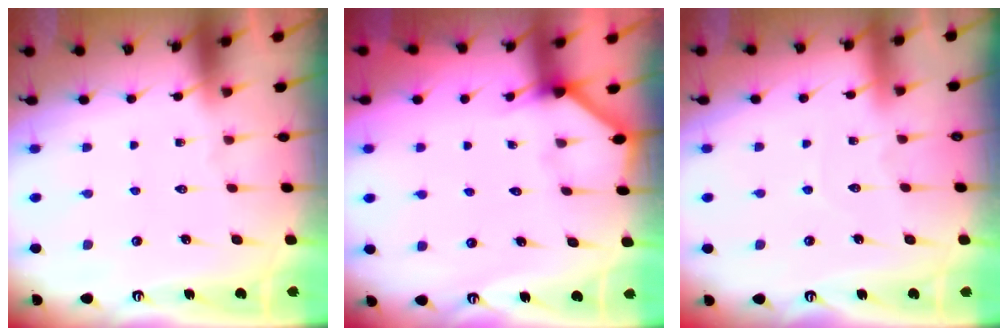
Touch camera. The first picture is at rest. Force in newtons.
{"total": 2.2, "press": 2.2, "slide": 0.4}
{"total": 2.7, "press": 2.7, "slide": 0.2}